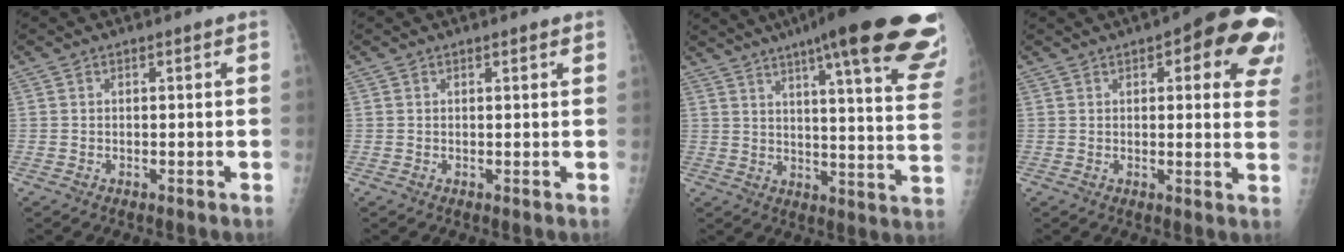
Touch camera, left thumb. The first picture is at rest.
{"total": 1.0, "force": [0.8, 0.2, 0.6], "torque": [-0.006, -0.001, 0.011]}
{"total": 29.9, "force": [20.2, 4.1, 21.7], "torque": [-0.232, -0.069, 0.256]}
{"total": 16.6, "force": [7.5, 5.8, 13.6], "torque": [-0.132, -0.017, 0.076]}